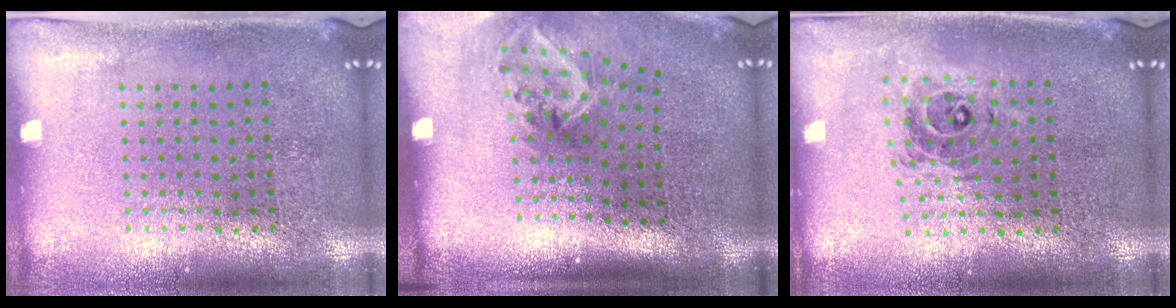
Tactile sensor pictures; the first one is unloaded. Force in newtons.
{"total": 2.1, "press": 1.4, "slide": 1.5}
{"total": 0.7, "press": 0.7, "slide": 0.1}